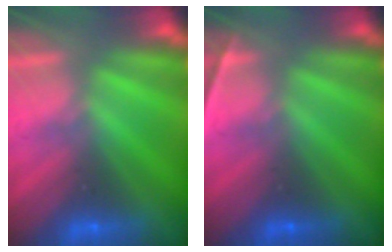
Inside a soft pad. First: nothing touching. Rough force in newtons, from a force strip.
{"total": 2.2}